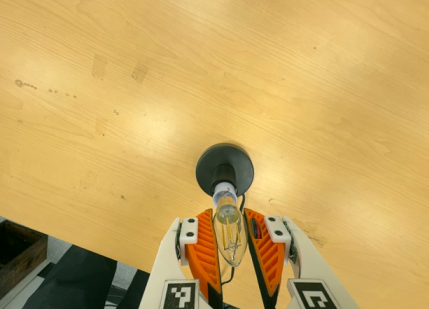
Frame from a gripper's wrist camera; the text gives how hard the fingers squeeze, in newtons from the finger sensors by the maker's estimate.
{"total": 9.3, "left": 9.0, "right": 9.6}